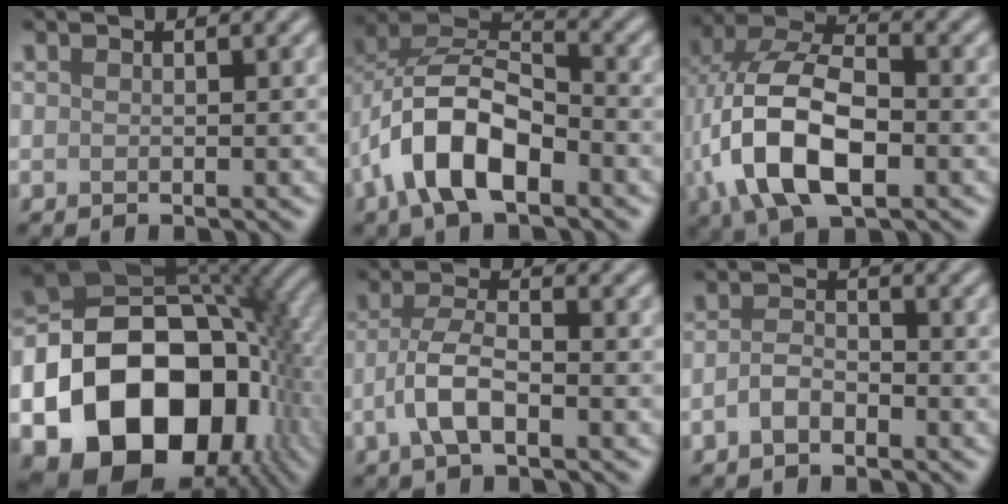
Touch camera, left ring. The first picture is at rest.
{"total": 8.8, "force": [-3.7, 4.4, 6.6], "torque": [-0.125, 0.015, -0.080]}
{"total": 11.0, "force": [-2.5, 6.0, 8.9], "torque": [-0.187, 0.002, -0.057]}
{"total": 21.4, "force": [-6.8, 15.3, 13.3], "torque": [-0.245, -0.031, -0.104]}
{"total": 3.9, "force": [-1.6, 1.4, 3.3], "torque": [-0.069, 0.005, -0.039]}
{"total": 2.2, "force": [-1.2, 1.2, 1.4], "torque": [-0.030, 0.004, -0.029]}